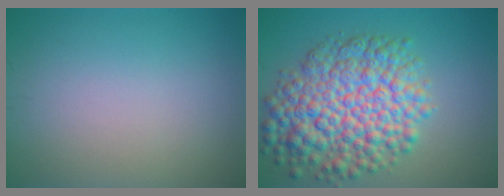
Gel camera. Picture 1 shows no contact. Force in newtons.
{"total": 9.9, "press": 9.9, "slide": 0.3}